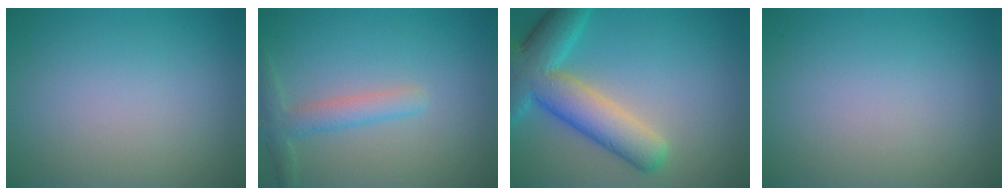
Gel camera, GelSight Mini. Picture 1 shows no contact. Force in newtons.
{"total": 2.5, "press": 2.5, "slide": 0.0}
{"total": 8.2, "press": 8.2, "slide": 0.4}
{"total": 0.0}